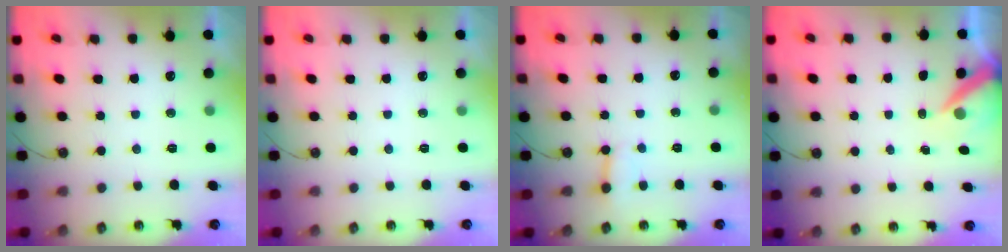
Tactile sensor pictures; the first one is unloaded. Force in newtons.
{"total": 0.0}
{"total": 2.0, "press": 2.0, "slide": 0.1}
{"total": 6.9, "press": 6.9, "slide": 0.9}